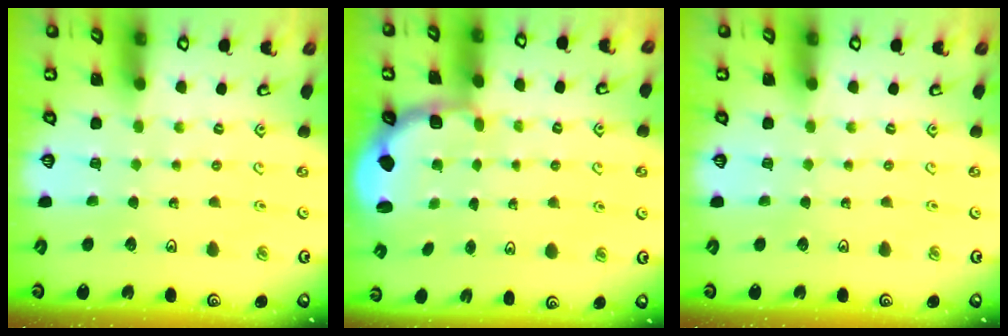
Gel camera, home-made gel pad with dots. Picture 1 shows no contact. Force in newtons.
{"total": 3.0, "press": 2.2, "slide": 2.0}
{"total": 0.0}